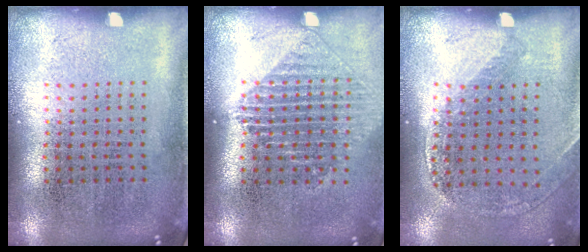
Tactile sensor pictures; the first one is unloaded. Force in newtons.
{"total": 1.2, "press": 1.2, "slide": 0.4}
{"total": 1.2, "press": 1.1, "slide": 0.3}